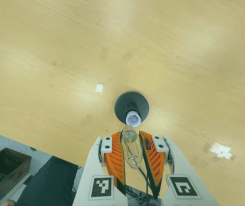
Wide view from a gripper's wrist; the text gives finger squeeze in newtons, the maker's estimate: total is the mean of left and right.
{"total": 22.4, "left": 25.0, "right": 19.9}